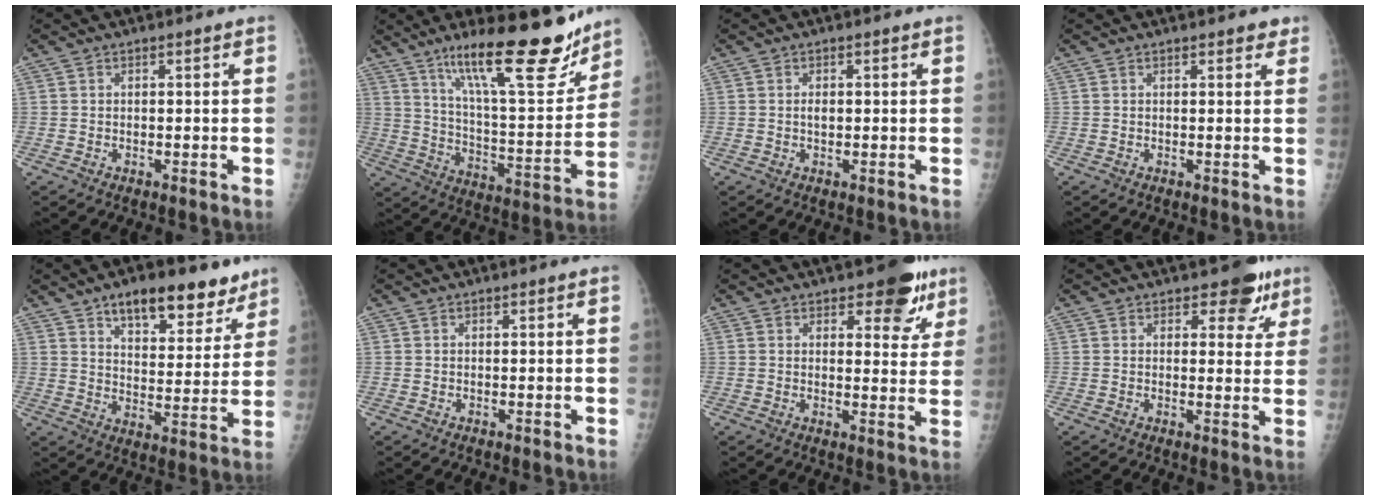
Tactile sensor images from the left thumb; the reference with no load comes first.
{"total": 22.8, "force": [15.6, 5.6, 15.7], "torque": [-0.213, -0.080, 0.255]}
{"total": 1.3, "force": [0.1, 0.8, 1.1], "torque": [-0.017, 0.001, 0.001]}
{"total": 1.7, "force": [1.2, 0.8, 0.9], "torque": [0.002, -0.003, 0.010]}
{"total": 14.9, "force": [10.1, 6.8, 8.6], "torque": [-0.068, -0.051, 0.149]}
{"total": 0.0}
{"total": 8.4, "force": [5.4, 4.0, 5.0], "torque": [-0.023, -0.026, 0.067]}
{"total": 6.1, "force": [3.9, 3.5, 3.0], "torque": [0.003, -0.018, 0.046]}